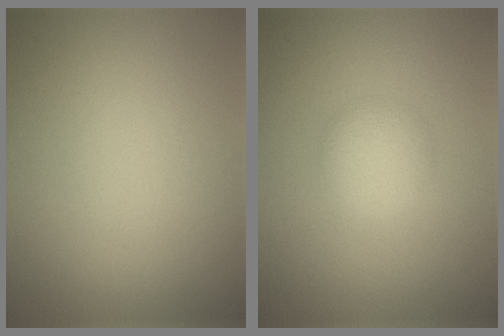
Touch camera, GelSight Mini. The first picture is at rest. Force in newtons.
{"total": 2.4, "press": 2.4, "slide": 0.1}